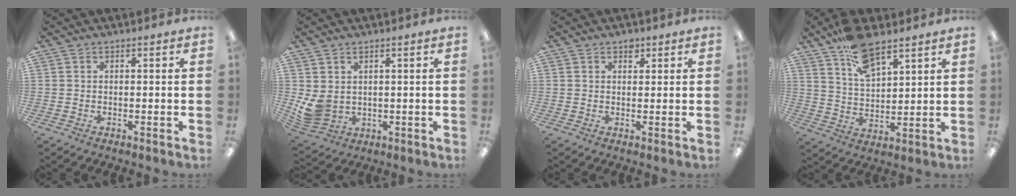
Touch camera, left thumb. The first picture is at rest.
{"total": 5.8, "force": [1.5, 4.6, 3.1], "torque": [-0.071, -0.016, 0.032]}
{"total": 1.9, "force": [1.3, 1.2, 0.7], "torque": [0.002, -0.004, 0.020]}
{"total": 11.2, "force": [8.2, 4.4, 6.1], "torque": [-0.107, -0.038, 0.149]}